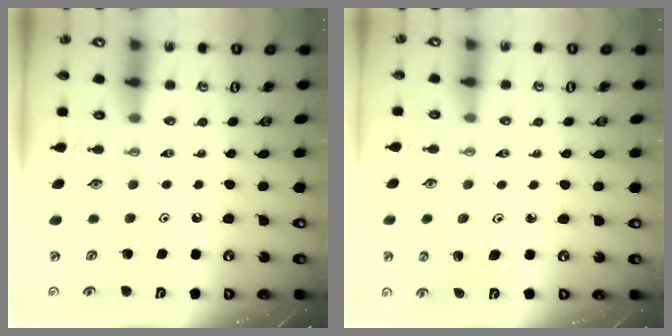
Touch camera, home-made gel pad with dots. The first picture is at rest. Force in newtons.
{"total": 2.9, "press": 2.8, "slide": 0.8}